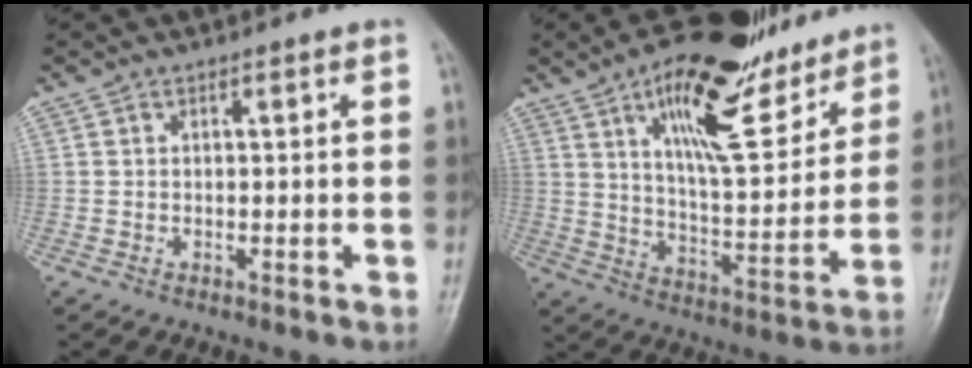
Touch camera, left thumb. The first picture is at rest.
{"total": 20.0, "force": [12.4, 7.5, 13.8], "torque": [-0.174, -0.057, 0.206]}